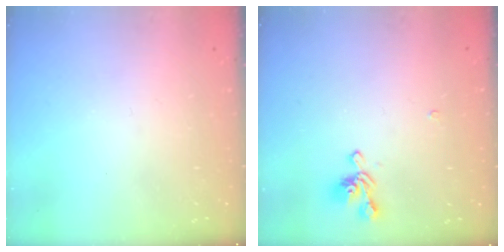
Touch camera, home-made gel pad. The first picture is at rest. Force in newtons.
{"total": 2.3, "press": 2.3, "slide": 0.1}